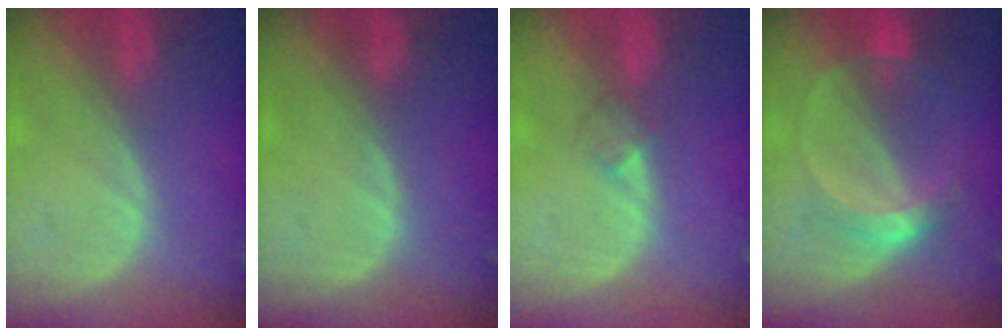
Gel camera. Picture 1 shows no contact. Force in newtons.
{"total": 0.0}
{"total": 2.1, "press": 1.8, "slide": 1.0}
{"total": 5.0, "press": 4.6, "slide": 2.0}